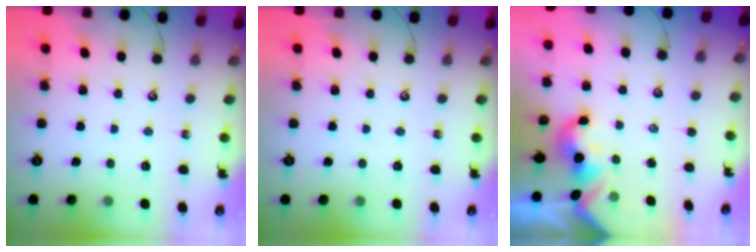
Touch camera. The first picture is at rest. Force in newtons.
{"total": 0.0}
{"total": 1.9, "press": 1.8, "slide": 0.6}